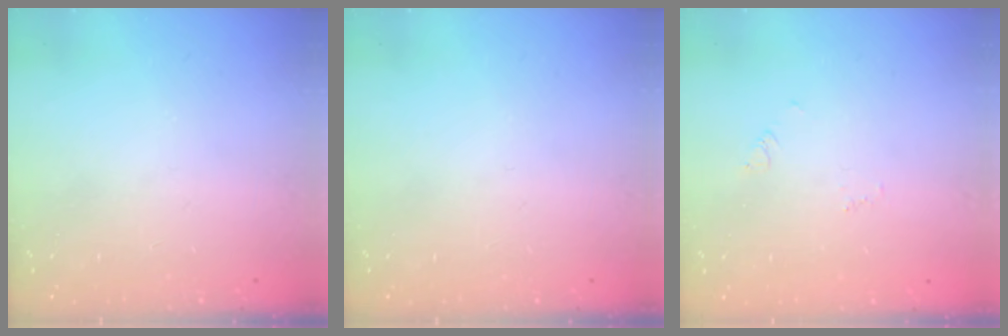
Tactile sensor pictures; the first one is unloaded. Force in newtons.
{"total": 0.0}
{"total": 2.7, "press": 2.7, "slide": 0.2}